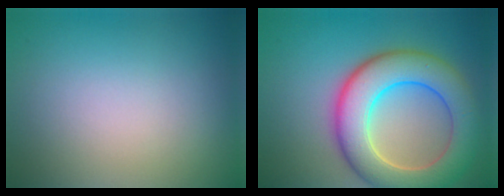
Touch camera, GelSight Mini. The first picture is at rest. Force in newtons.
{"total": 9.2, "press": 9.2, "slide": 0.6}